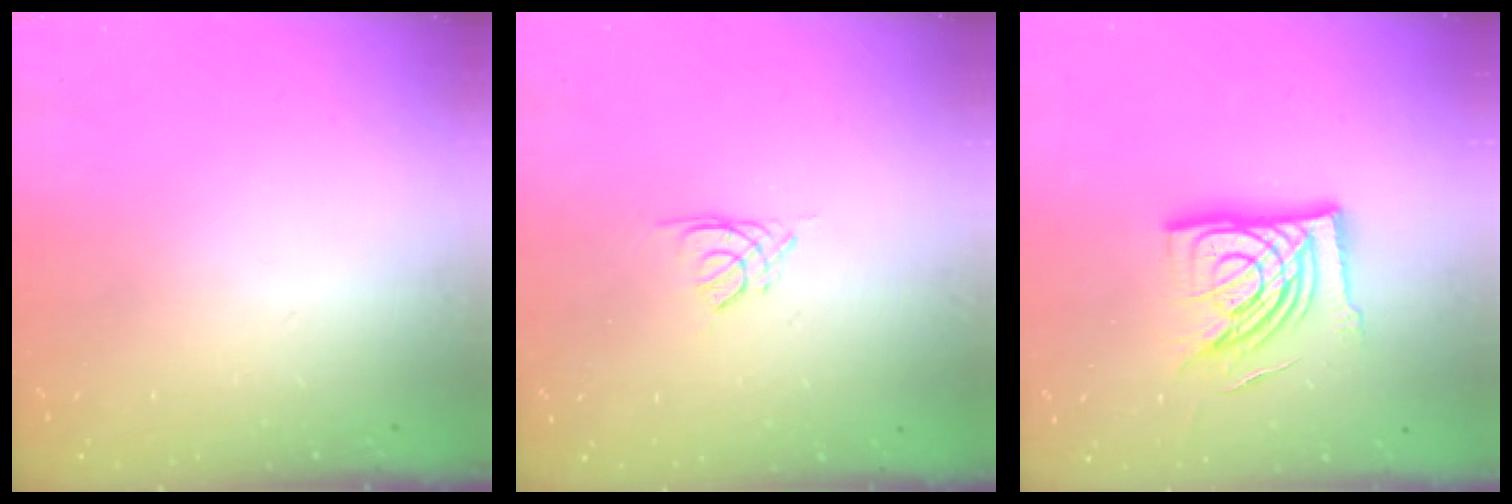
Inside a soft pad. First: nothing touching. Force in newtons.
{"total": 2.6, "press": 2.6, "slide": 0.3}
{"total": 15.6, "press": 15.5, "slide": 1.2}